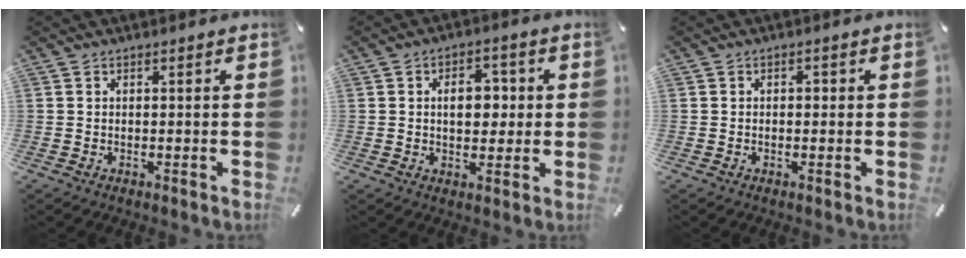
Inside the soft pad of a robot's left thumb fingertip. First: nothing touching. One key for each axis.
{"total": 8.1, "fx": 0.7, "fy": 5.4, "fz": 6.0, "tx": -0.071, "ty": -0.002, "tz": 0.003}
{"total": 1.2, "fx": -0.3, "fy": 0.7, "fz": 0.9, "tx": -0.018, "ty": 0.004, "tz": -0.007}